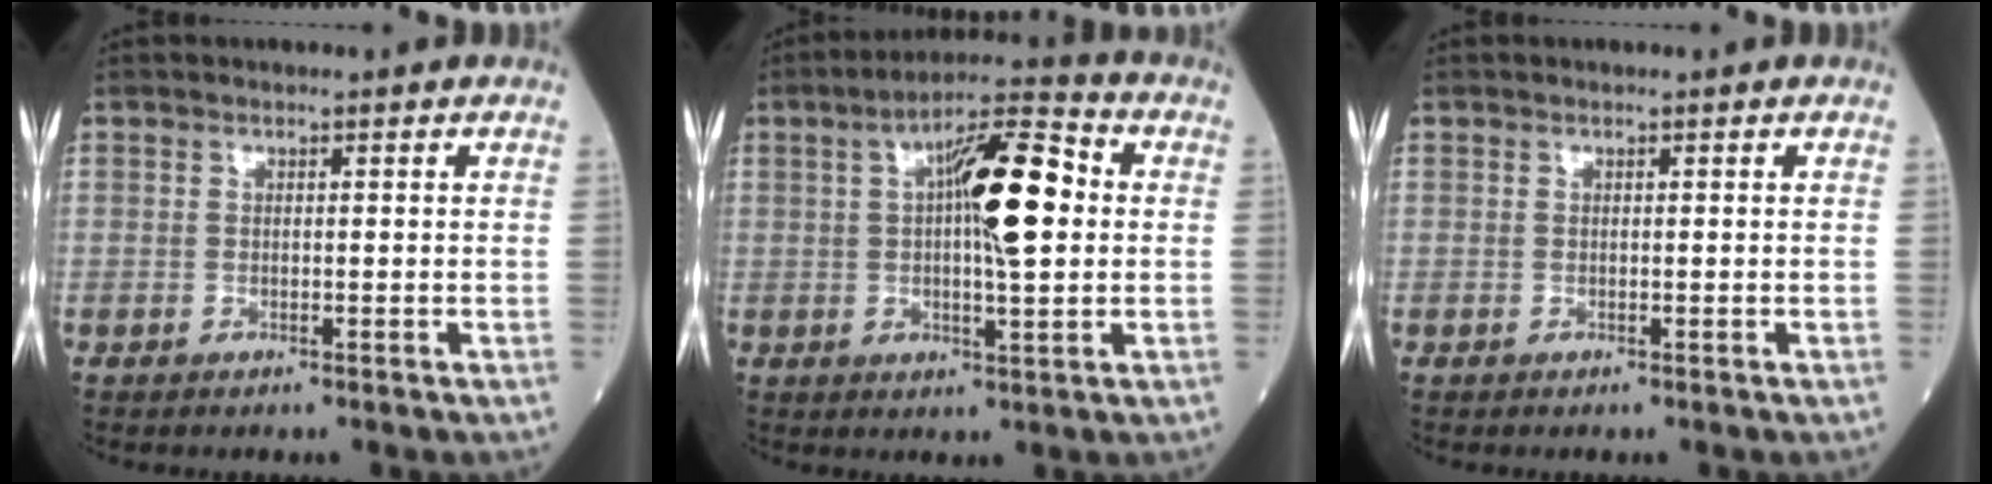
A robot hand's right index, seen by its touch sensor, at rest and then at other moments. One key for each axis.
{"total": 12.5, "fx": 1.8, "fy": 2.4, "fz": 12.1, "tx": -0.198, "ty": 0.025, "tz": 0.023}
{"total": 0.0}